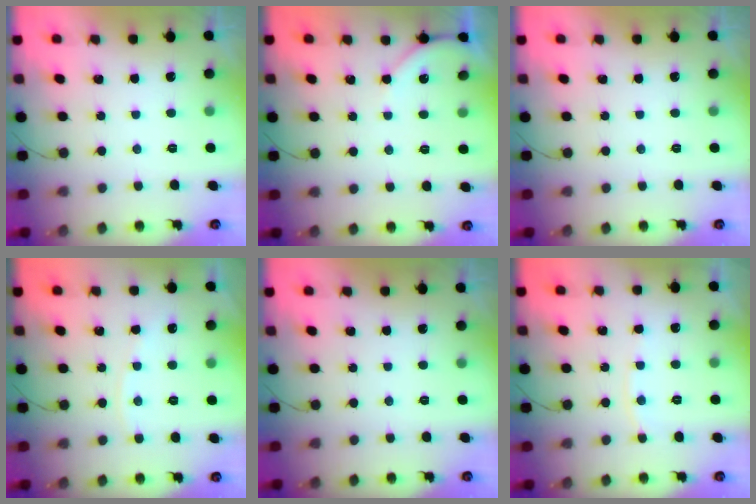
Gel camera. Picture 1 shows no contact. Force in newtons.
{"total": 4.7, "press": 4.7, "slide": 0.6}
{"total": 0.0}
{"total": 2.0, "press": 2.0, "slide": 0.4}
{"total": 0.0}
{"total": 3.1, "press": 3.1, "slide": 0.5}